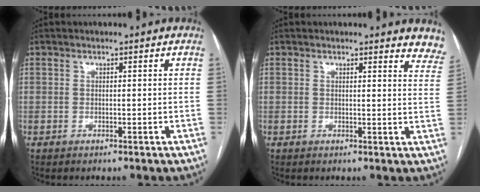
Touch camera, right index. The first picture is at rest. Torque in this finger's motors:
{"motor_torque": [-0.19, 0.00, 0.06, 0.00]}